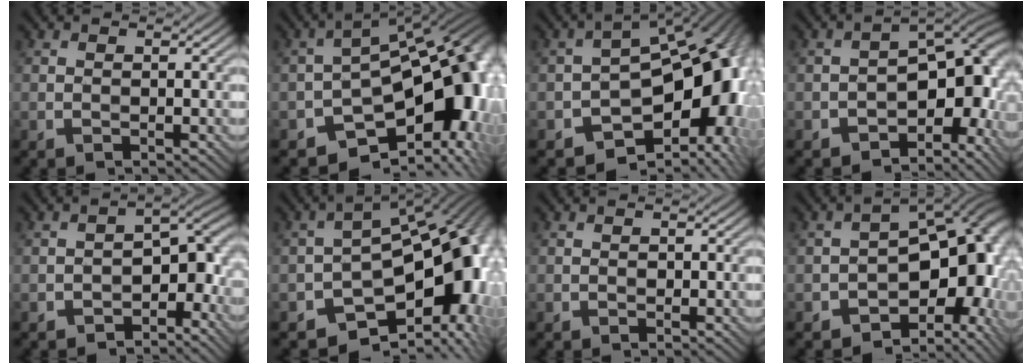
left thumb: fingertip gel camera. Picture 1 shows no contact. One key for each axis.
{"total": 14.9, "fx": -6.2, "fy": 8.7, "fz": 10.4, "tx": -0.129, "ty": -0.024, "tz": -0.099}
{"total": 16.0, "fx": -4.7, "fy": 9.7, "fz": 11.8, "tx": -0.145, "ty": -0.021, "tz": -0.072}
{"total": 12.2, "fx": -4.4, "fy": 7.0, "fz": 8.9, "tx": -0.088, "ty": -0.007, "tz": -0.078}
{"total": 7.3, "fx": -3.7, "fy": 4.0, "fz": 4.8, "tx": -0.048, "ty": 0.004, "tz": -0.065}
{"total": 14.7, "fx": -5.4, "fy": 8.6, "fz": 10.5, "tx": -0.129, "ty": -0.021, "tz": -0.093}
{"total": 0.5, "fx": 0.0, "fy": 0.4, "fz": 0.2, "tx": -0.001, "ty": -0.004, "tz": -0.002}
{"total": 15.8, "fx": -4.0, "fy": 9.7, "fz": 11.9, "tx": -0.134, "ty": -0.023, "tz": -0.046}